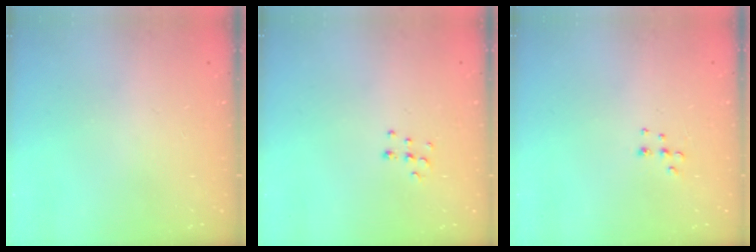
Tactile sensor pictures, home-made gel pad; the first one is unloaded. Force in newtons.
{"total": 5.8, "press": 5.8, "slide": 0.4}
{"total": 5.3, "press": 5.3, "slide": 0.6}